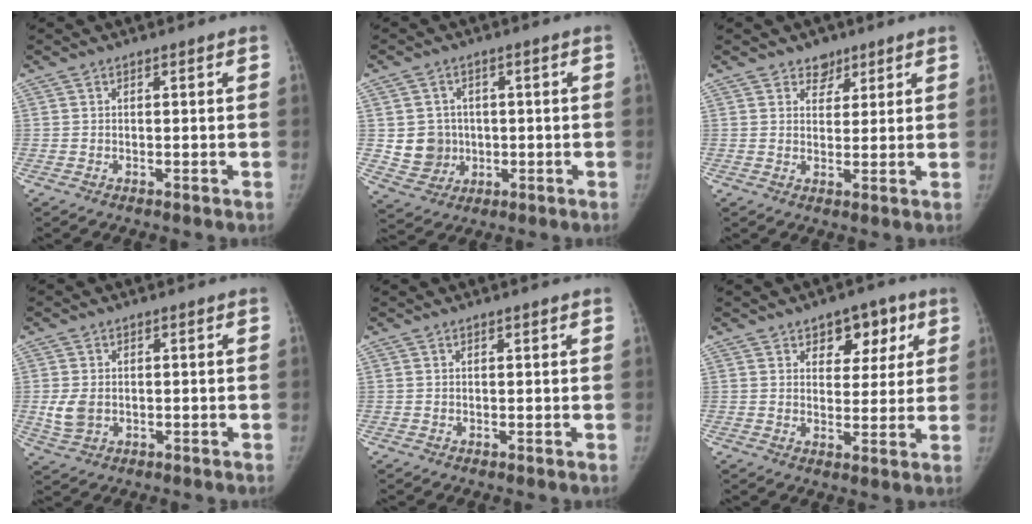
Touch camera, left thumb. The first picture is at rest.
{"total": 7.2, "force": [0.2, 6.8, 2.2], "torque": [-0.008, 0.003, 0.013]}
{"total": 3.6, "force": [2.5, 2.5, 0.7], "torque": [0.014, -0.015, 0.036]}
{"total": 4.4, "force": [-0.1, 3.2, 3.0], "torque": [-0.063, -0.007, 0.005]}
{"total": 1.1, "force": [0.9, 0.0, 0.6], "torque": [-0.006, 0.000, 0.015]}
{"total": 8.3, "force": [4.3, 5.4, 4.6], "torque": [-0.017, -0.016, 0.057]}